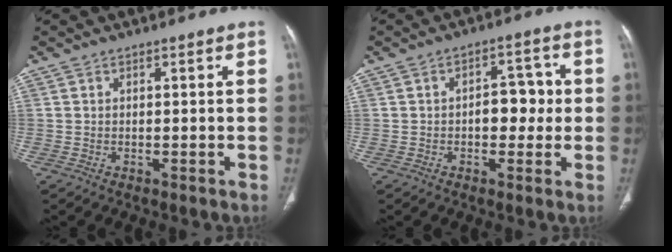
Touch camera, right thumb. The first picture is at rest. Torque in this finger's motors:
{"motor_torque": [0.71, 0.87, 0.72, -0.08, 0.01]}